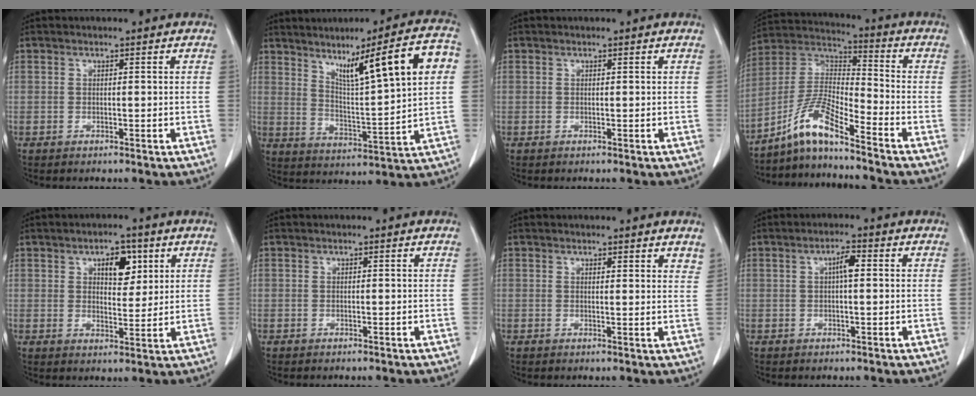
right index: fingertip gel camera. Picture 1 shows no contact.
{"total": 15.0, "force": [5.7, 0.6, 13.9], "torque": [-0.209, 0.015, 0.092]}
{"total": 0.0}
{"total": 9.1, "force": [-7.2, -0.1, 5.5], "torque": [-0.126, 0.009, -0.139]}
{"total": 5.7, "force": [2.6, 2.8, 4.2], "torque": [-0.062, 0.004, 0.042]}
{"total": 0.0}
{"total": 3.5, "force": [3.2, 0.8, 1.3], "torque": [-0.011, -0.008, 0.025]}
{"total": 2.8, "force": [0.5, 0.6, 2.7], "torque": [-0.048, 0.006, 0.007]}